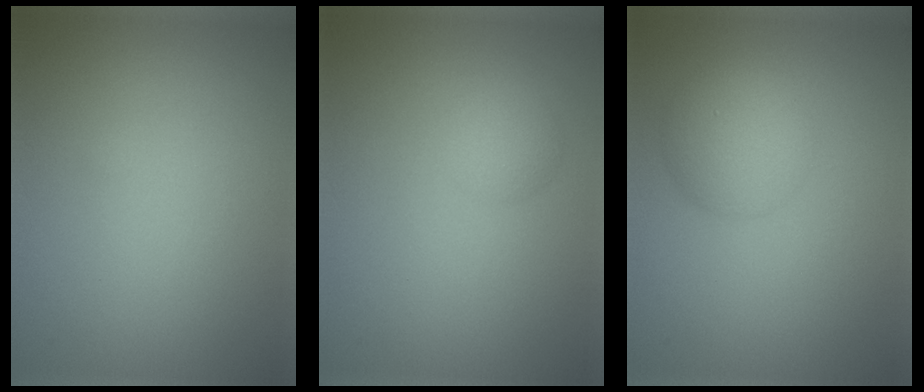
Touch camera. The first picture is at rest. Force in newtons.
{"total": 1.7, "press": 1.7, "slide": 0.1}
{"total": 3.9, "press": 3.9, "slide": 0.1}